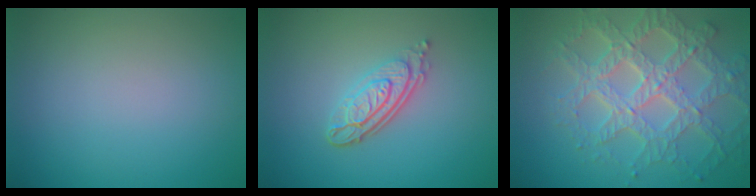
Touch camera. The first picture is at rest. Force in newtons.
{"total": 4.1, "press": 2.9, "slide": 2.8}
{"total": 8.1, "press": 6.0, "slide": 5.5}